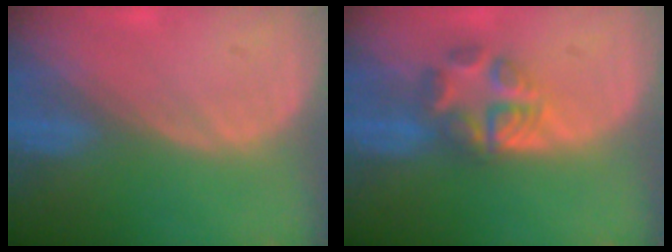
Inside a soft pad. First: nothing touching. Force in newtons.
{"total": 5.5, "press": 5.4, "slide": 1.1}